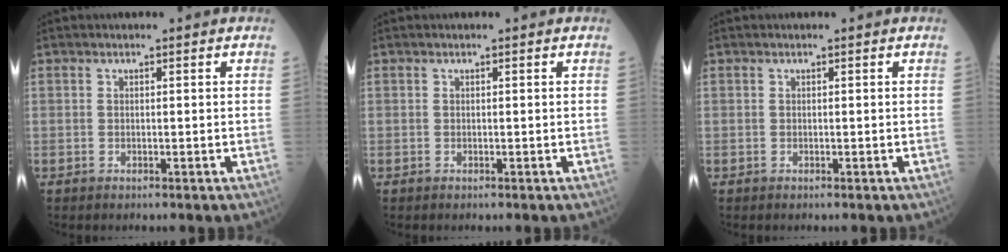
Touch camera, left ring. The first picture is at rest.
{"total": 0.0}
{"total": 0.0}